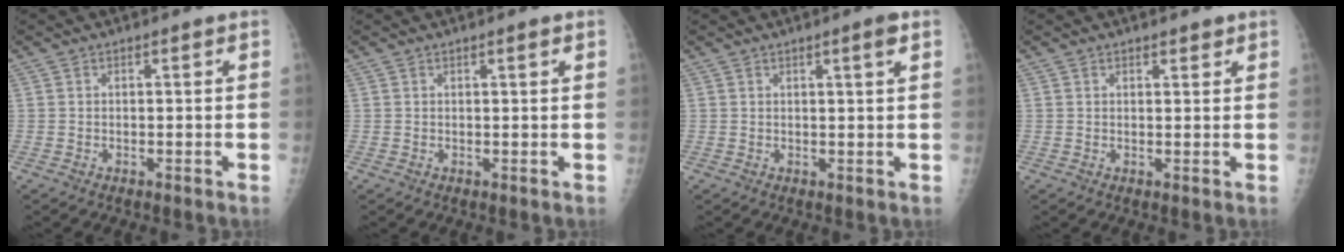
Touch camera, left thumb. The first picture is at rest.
{"total": 1.0, "force": [0.6, 0.2, 0.7], "torque": [-0.009, -0.002, 0.009]}
{"total": 2.3, "force": [1.3, 0.0, 1.9], "torque": [-0.030, -0.007, 0.020]}
{"total": 1.6, "force": [1.2, 0.8, 0.6], "torque": [0.004, -0.007, 0.014]}